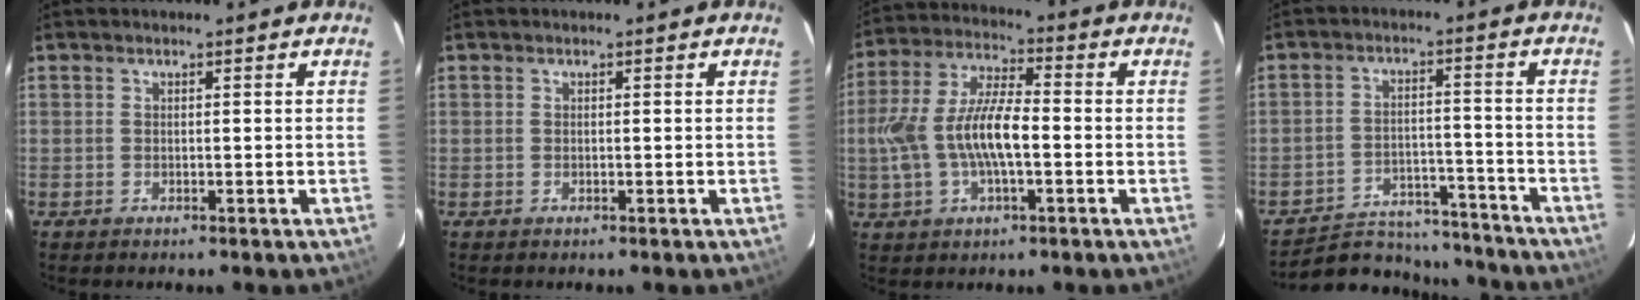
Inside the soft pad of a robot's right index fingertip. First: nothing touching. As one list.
[{"total": 0.0}, {"total": 13.2, "force": [-2.1, 5.1, 12.0], "torque": [-0.249, 0.008, -0.037]}, {"total": 16.2, "force": [-14.9, 5.2, 3.8], "torque": [-0.090, 0.019, -0.200]}]